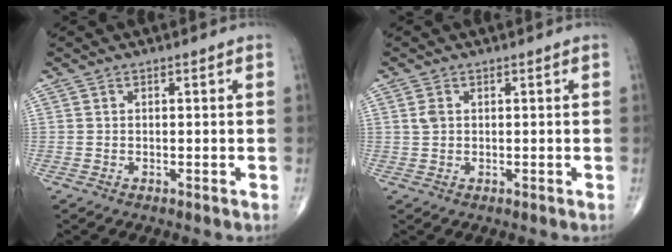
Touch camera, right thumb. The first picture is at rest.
{"total": 1.7, "force": [0.4, 1.1, 1.2], "torque": [-0.026, 0.002, 0.011]}